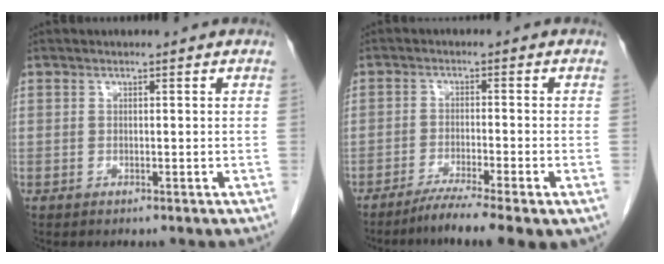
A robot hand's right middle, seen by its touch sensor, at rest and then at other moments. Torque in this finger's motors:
{"motor_torque": [1.25, -0.89, 0.24, 0.08]}